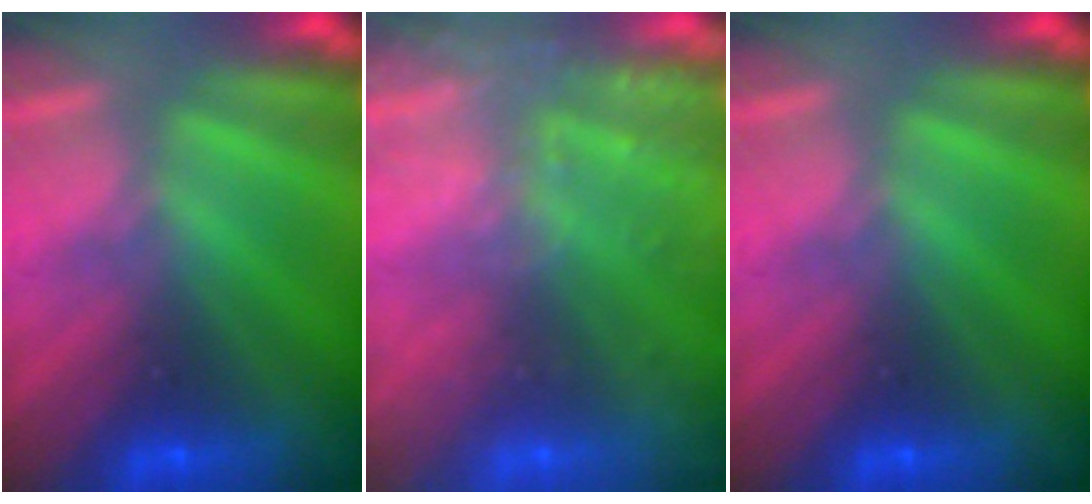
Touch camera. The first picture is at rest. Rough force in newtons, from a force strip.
{"total": 13.7}
{"total": 0.0}